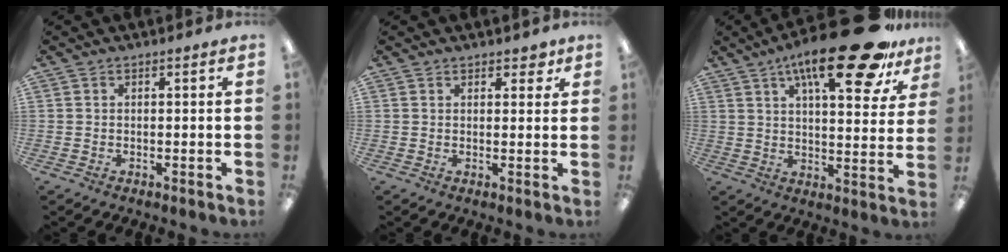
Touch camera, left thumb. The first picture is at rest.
{"total": 2.6, "force": [1.9, 1.5, 1.1], "torque": [-0.008, -0.003, 0.031]}
{"total": 21.7, "force": [13.5, 6.6, 15.8], "torque": [-0.236, -0.066, 0.211]}